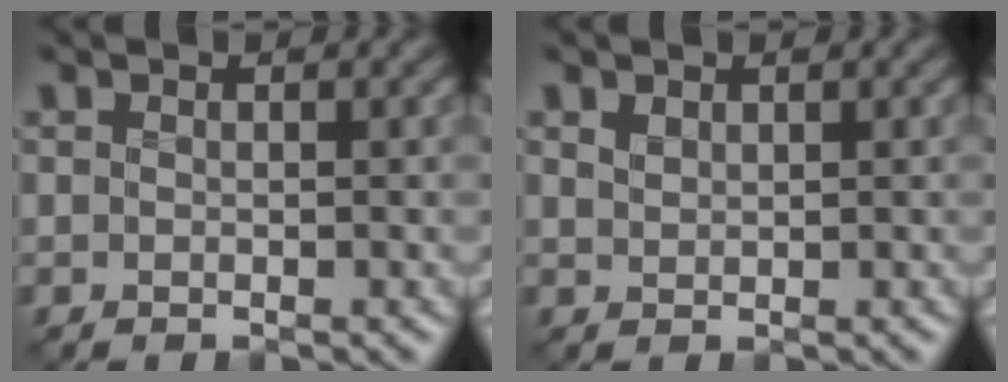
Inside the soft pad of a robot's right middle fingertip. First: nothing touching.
{"total": 0.7, "force": [0.6, 0.4, 0.3], "torque": [-0.013, -0.002, 0.015]}